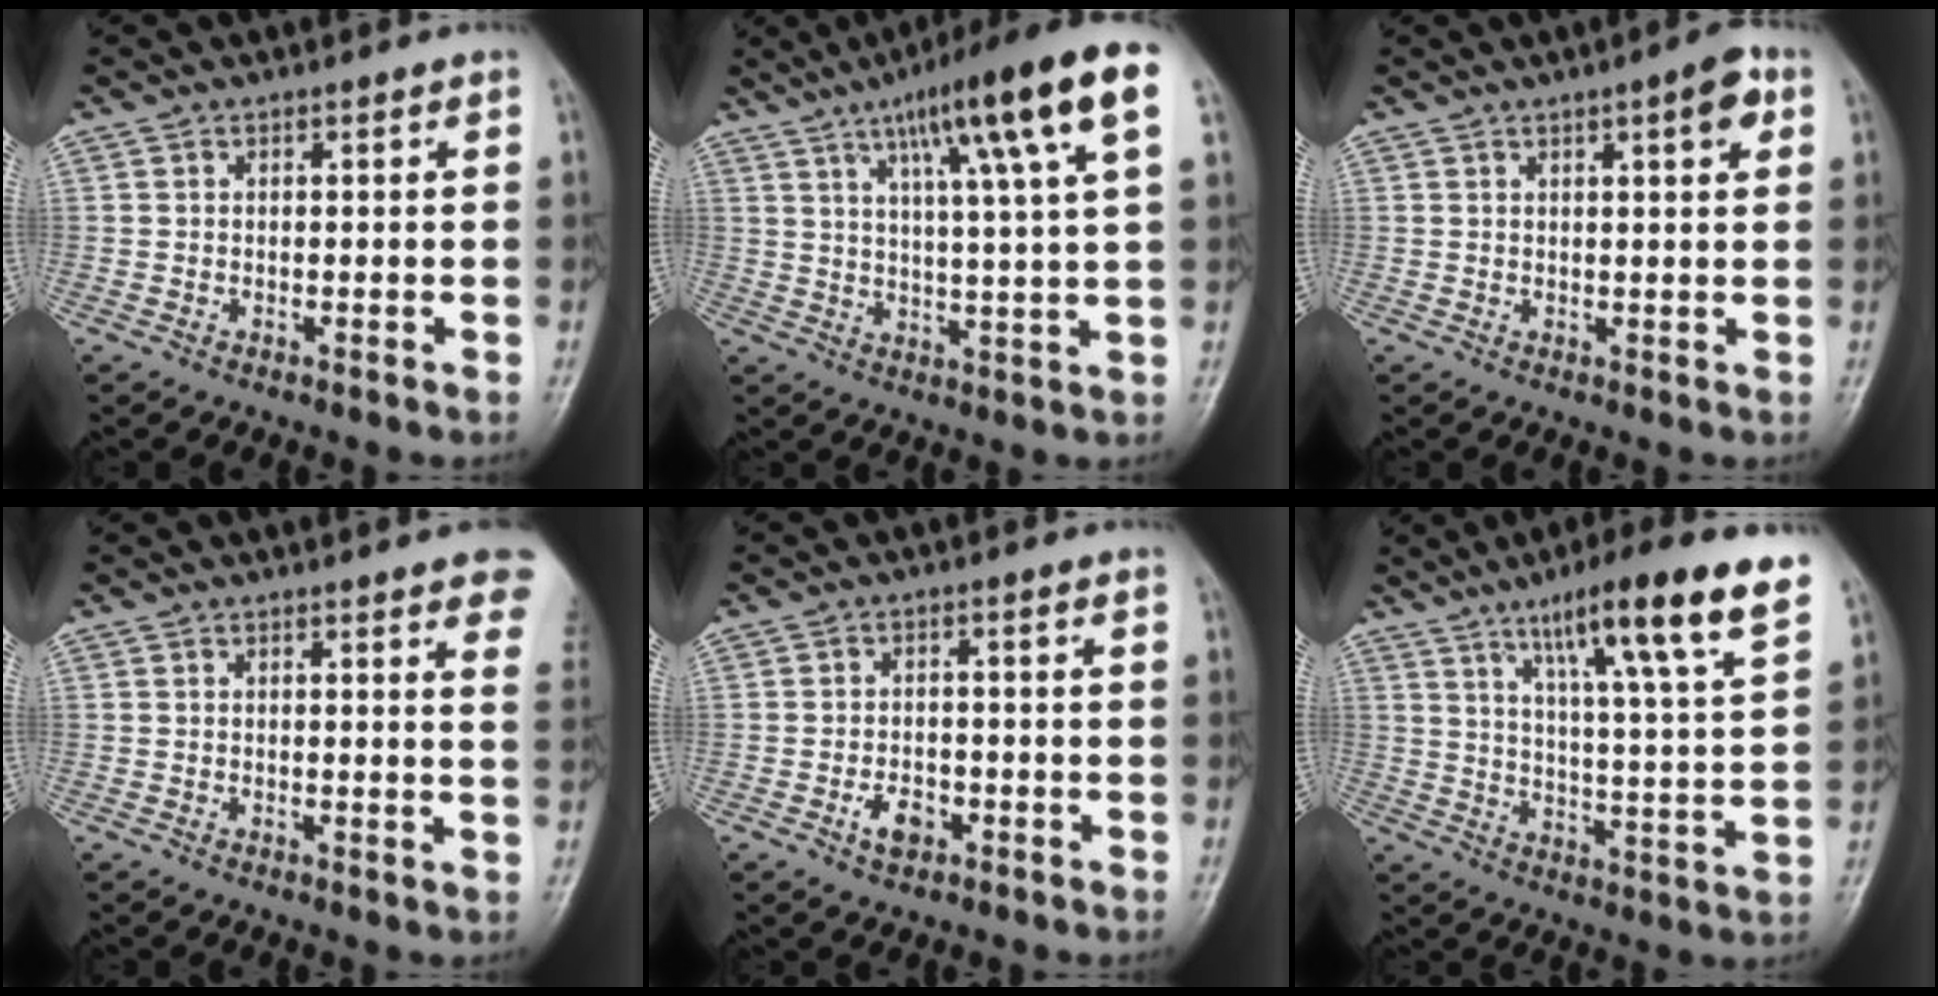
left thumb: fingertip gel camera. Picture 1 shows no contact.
{"total": 17.2, "force": [7.8, 1.6, 15.2], "torque": [-0.229, -0.004, 0.113]}
{"total": 4.8, "force": [2.1, 1.1, 4.1], "torque": [-0.051, -0.003, 0.026]}
{"total": 9.3, "force": [6.3, 2.0, 6.5], "torque": [-0.053, -0.015, 0.061]}
{"total": 4.0, "force": [-1.7, 2.5, 2.5], "torque": [-0.036, 0.011, -0.029]}
{"total": 17.8, "force": [10.9, 1.6, 14.0], "torque": [-0.201, -0.045, 0.167]}